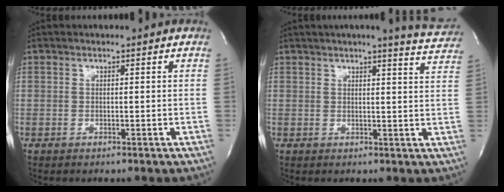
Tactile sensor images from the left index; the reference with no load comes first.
{"total": 8.7, "force": [8.0, 0.0, 3.5], "torque": [-0.037, -0.014, 0.075]}